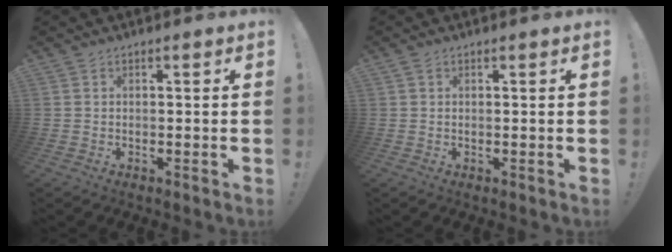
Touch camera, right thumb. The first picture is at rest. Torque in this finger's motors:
{"motor_torque": [-0.04, 0.10, 0.21, -0.13, -0.01]}